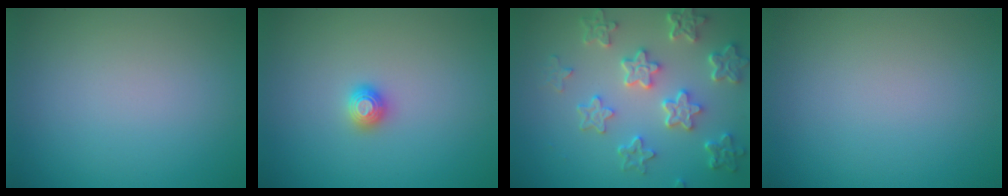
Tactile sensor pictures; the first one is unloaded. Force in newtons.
{"total": 1.1, "press": 1.1, "slide": 0.1}
{"total": 6.0, "press": 4.7, "slide": 3.9}
{"total": 0.0}